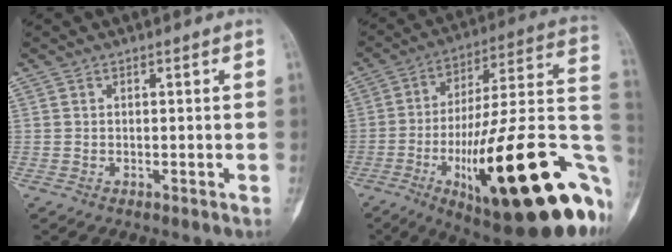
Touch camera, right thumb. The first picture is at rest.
{"total": 36.1, "force": [-11.7, 9.4, 32.8], "torque": [-0.405, 0.031, -0.172]}